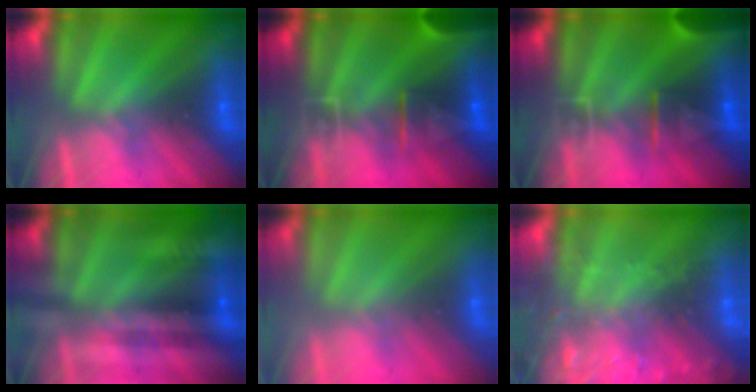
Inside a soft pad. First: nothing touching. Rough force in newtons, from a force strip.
{"total": 9.3}
{"total": 9.3}
{"total": 2.8}
{"total": 2.8}
{"total": 6.5}